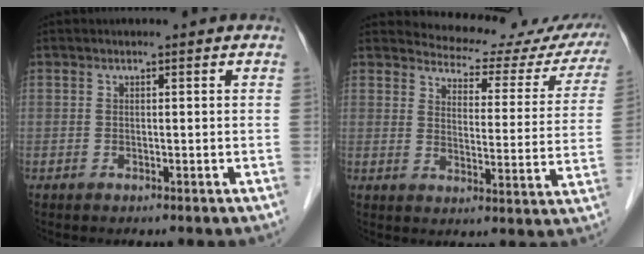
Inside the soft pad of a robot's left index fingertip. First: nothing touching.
{"total": 15.9, "force": [15.3, 3.7, 2.2], "torque": [0.001, -0.053, 0.161]}